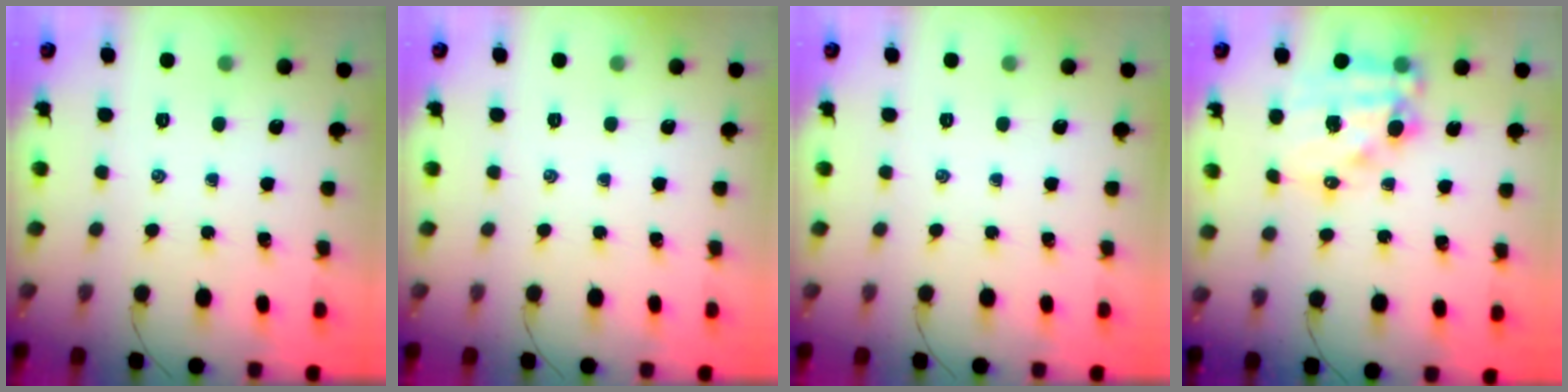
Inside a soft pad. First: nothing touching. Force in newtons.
{"total": 0.0}
{"total": 0.0}
{"total": 13.8, "press": 13.4, "slide": 3.3}